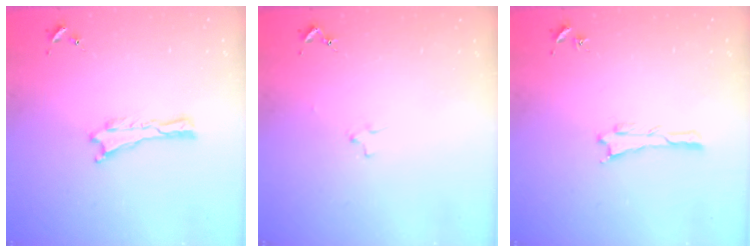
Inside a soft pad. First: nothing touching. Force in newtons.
{"total": 1.1, "press": 1.1, "slide": 0.1}
{"total": 0.6, "press": 0.6, "slide": 0.1}